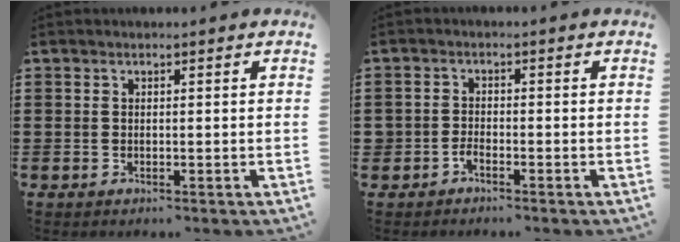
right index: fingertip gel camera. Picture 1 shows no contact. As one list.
[{"total": 1.7, "force": [-1.5, 0.6, 0.4], "torque": [-0.013, -0.002, -0.030]}]